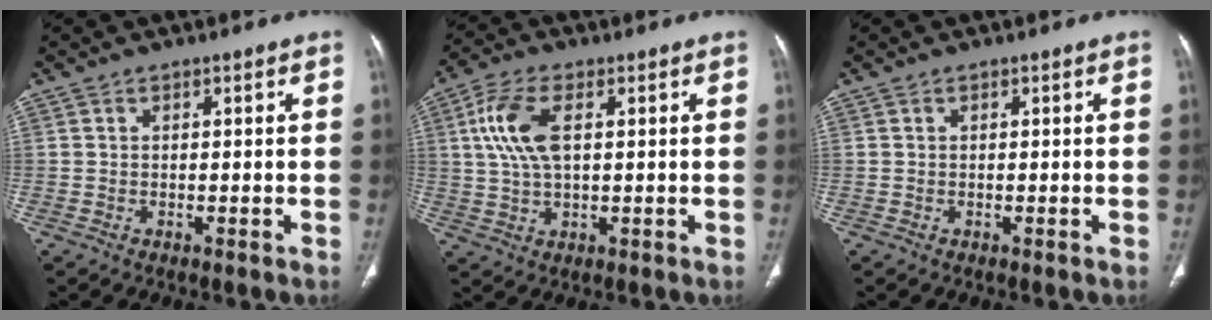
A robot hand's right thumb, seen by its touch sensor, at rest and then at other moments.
{"total": 9.2, "force": [2.2, 4.6, 7.7], "torque": [-0.168, 0.007, 0.042]}
{"total": 0.0}